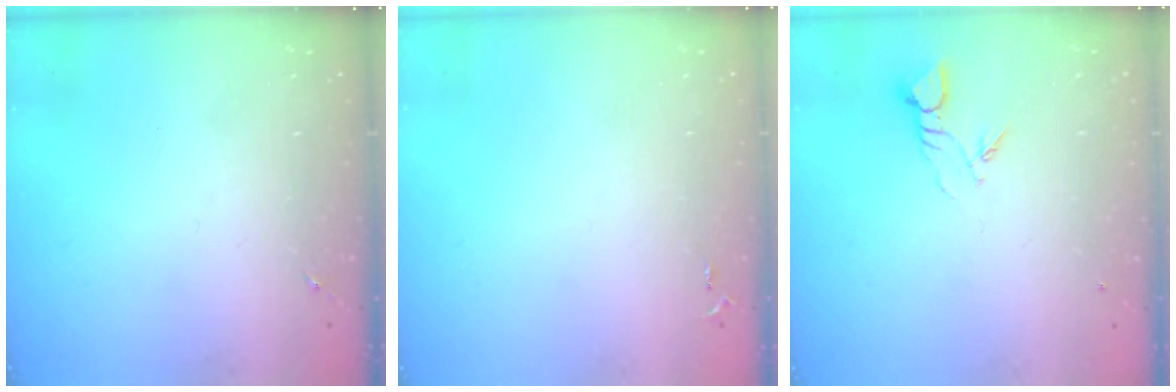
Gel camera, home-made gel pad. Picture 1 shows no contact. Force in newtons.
{"total": 2.5, "press": 2.5, "slide": 0.3}
{"total": 3.9, "press": 3.9, "slide": 0.2}